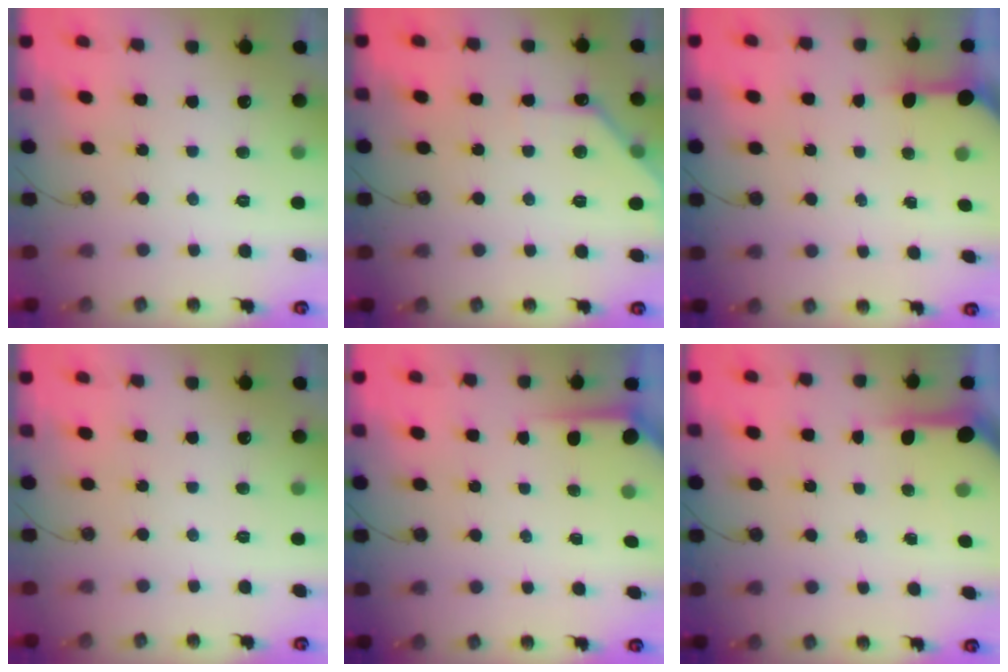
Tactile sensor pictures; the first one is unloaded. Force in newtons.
{"total": 6.5, "press": 6.4, "slide": 0.8}
{"total": 3.3, "press": 3.3, "slide": 0.4}
{"total": 0.0}
{"total": 3.6, "press": 3.6, "slide": 0.3}
{"total": 4.9, "press": 4.9, "slide": 0.4}